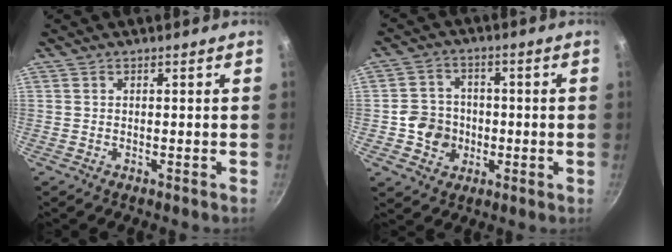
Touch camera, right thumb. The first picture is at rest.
{"total": 7.6, "force": [-1.2, 7.1, 2.6], "torque": [-0.015, 0.023, -0.026]}